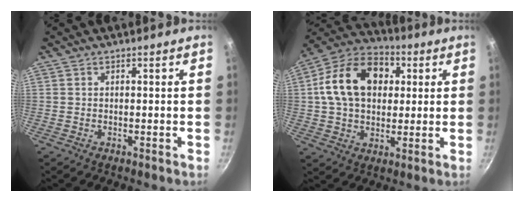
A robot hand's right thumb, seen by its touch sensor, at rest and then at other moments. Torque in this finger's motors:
{"motor_torque": [1.99, 2.04, 1.16, -0.30, 0.15]}